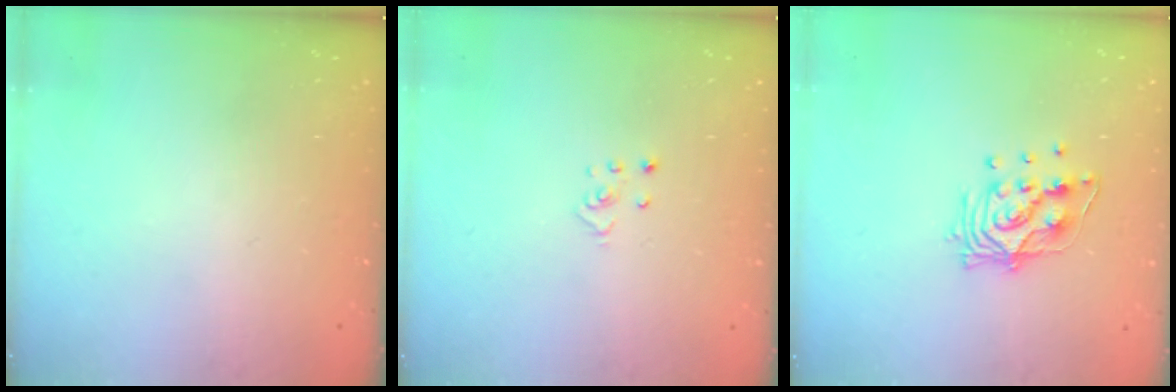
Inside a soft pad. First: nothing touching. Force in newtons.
{"total": 2.3, "press": 2.3, "slide": 0.2}
{"total": 11.2, "press": 11.2, "slide": 0.6}